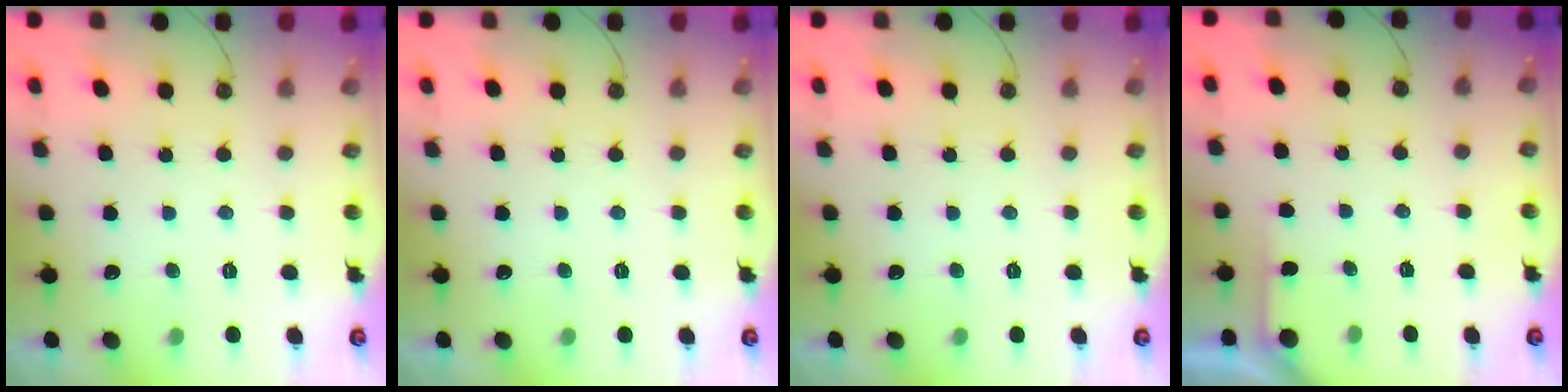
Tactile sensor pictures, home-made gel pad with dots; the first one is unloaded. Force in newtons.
{"total": 0.0}
{"total": 0.0}
{"total": 1.5, "press": 1.5, "slide": 0.2}